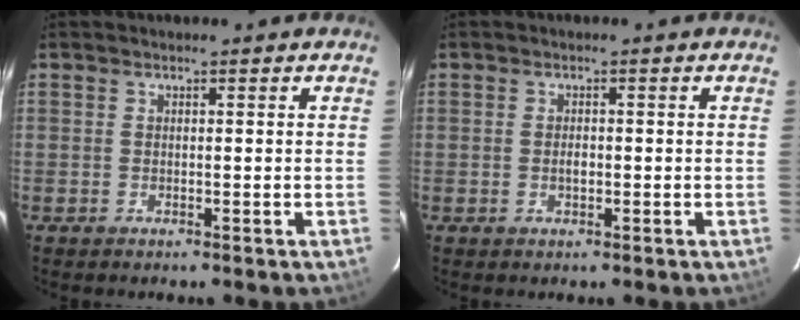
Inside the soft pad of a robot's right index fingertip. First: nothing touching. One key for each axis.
{"total": 1.3, "fx": -0.3, "fy": 0.7, "fz": 1.0, "tx": -0.019, "ty": 0.003, "tz": -0.004}